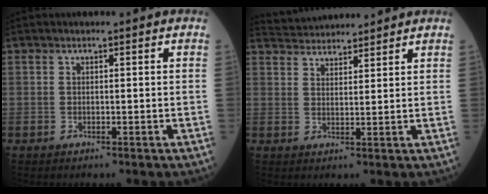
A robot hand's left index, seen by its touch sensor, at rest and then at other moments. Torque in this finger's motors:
{"motor_torque": [1.01, -1.13, 0.14, 0.04]}